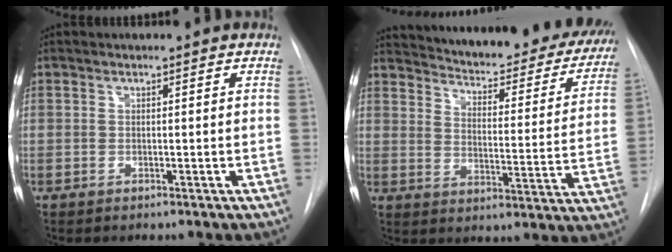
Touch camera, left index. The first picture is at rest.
{"total": 30.9, "force": [27.7, 7.2, 11.7], "torque": [-0.183, -0.083, 0.329]}